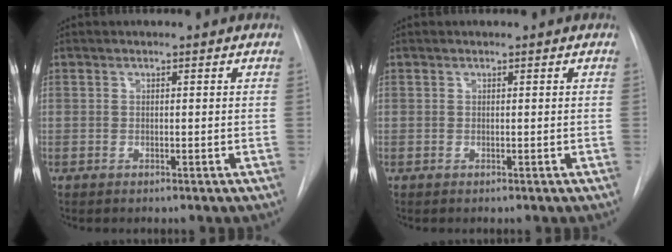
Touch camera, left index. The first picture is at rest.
{"total": 0.0}